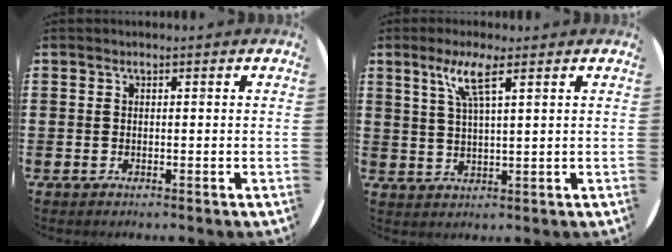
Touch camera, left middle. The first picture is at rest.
{"total": 4.9, "force": [2.9, 0.4, 3.9], "torque": [-0.084, 0.007, 0.047]}